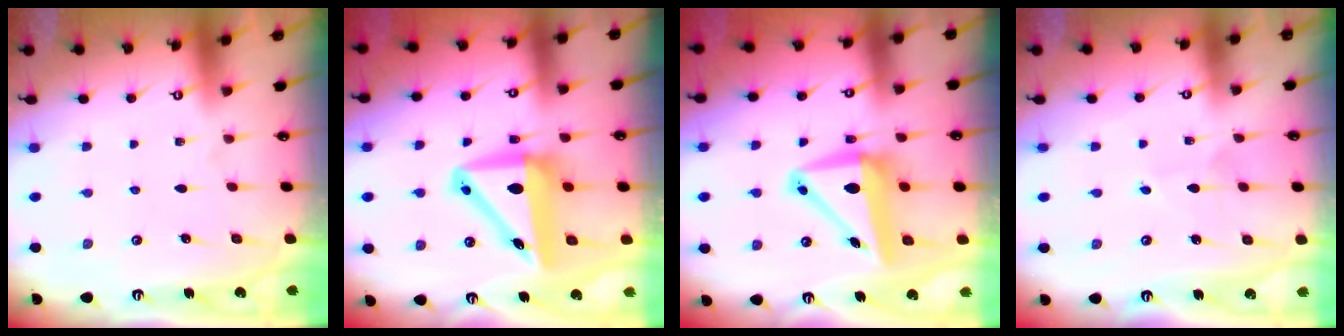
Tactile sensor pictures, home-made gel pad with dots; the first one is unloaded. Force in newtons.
{"total": 10.7, "press": 10.3, "slide": 3.0}
{"total": 10.1, "press": 9.9, "slide": 1.9}
{"total": 3.6, "press": 3.5, "slide": 0.3}